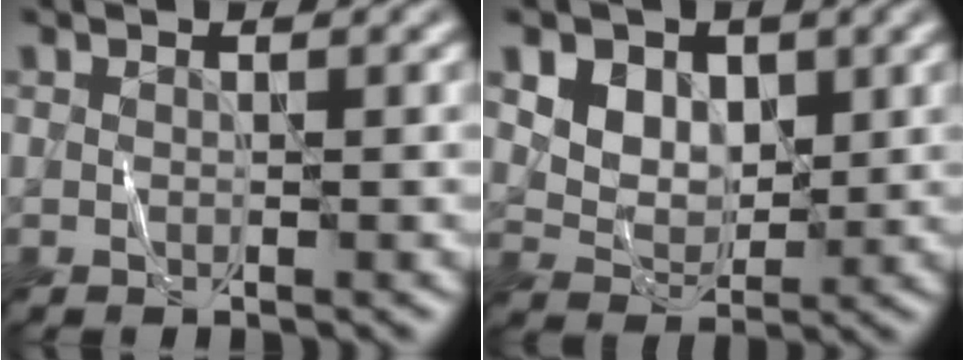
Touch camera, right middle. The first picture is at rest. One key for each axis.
{"total": 7.4, "fx": 3.6, "fy": 5.4, "fz": 3.5, "tx": -0.074, "ty": 0.008, "tz": 0.062}